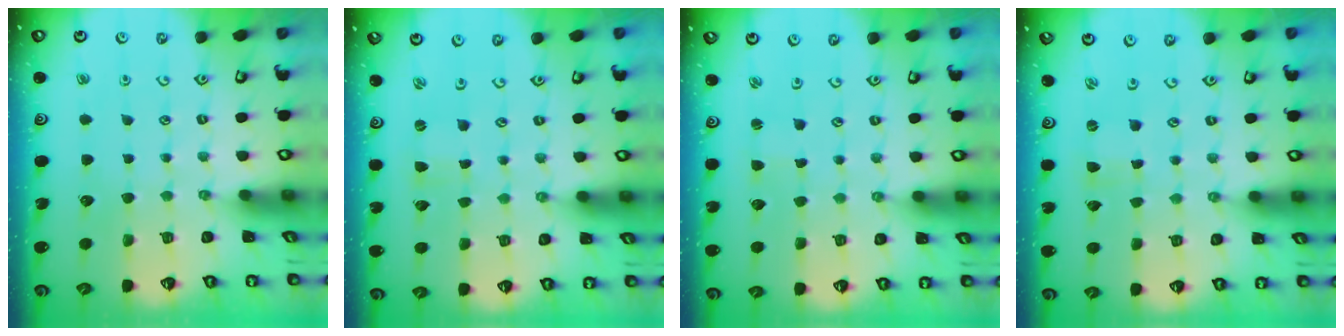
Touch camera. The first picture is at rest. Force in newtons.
{"total": 0.0}
{"total": 0.8, "press": 0.8, "slide": 0.1}
{"total": 0.0}